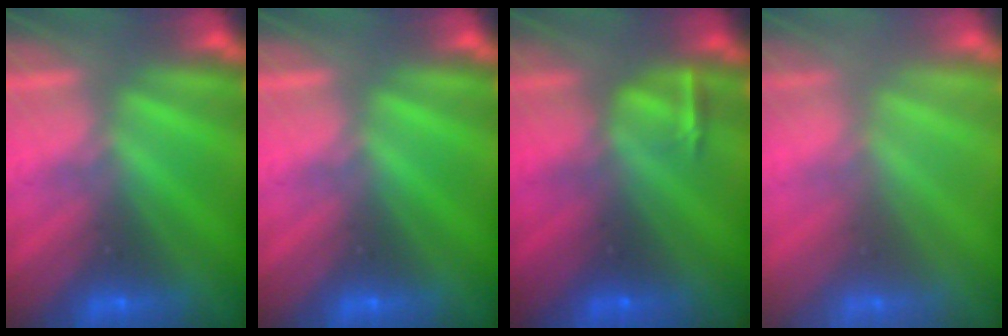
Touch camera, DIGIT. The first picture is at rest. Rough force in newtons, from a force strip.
{"total": 0.0}
{"total": 2.9}
{"total": 2.5}